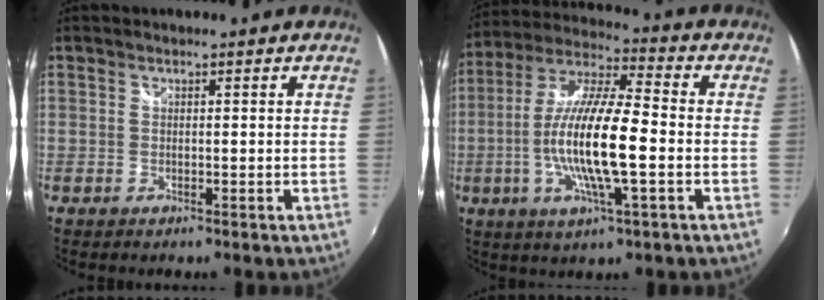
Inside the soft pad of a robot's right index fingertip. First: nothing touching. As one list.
[{"total": 15.6, "force": [-3.0, 2.6, 15.1], "torque": [-0.292, -0.002, -0.058]}]